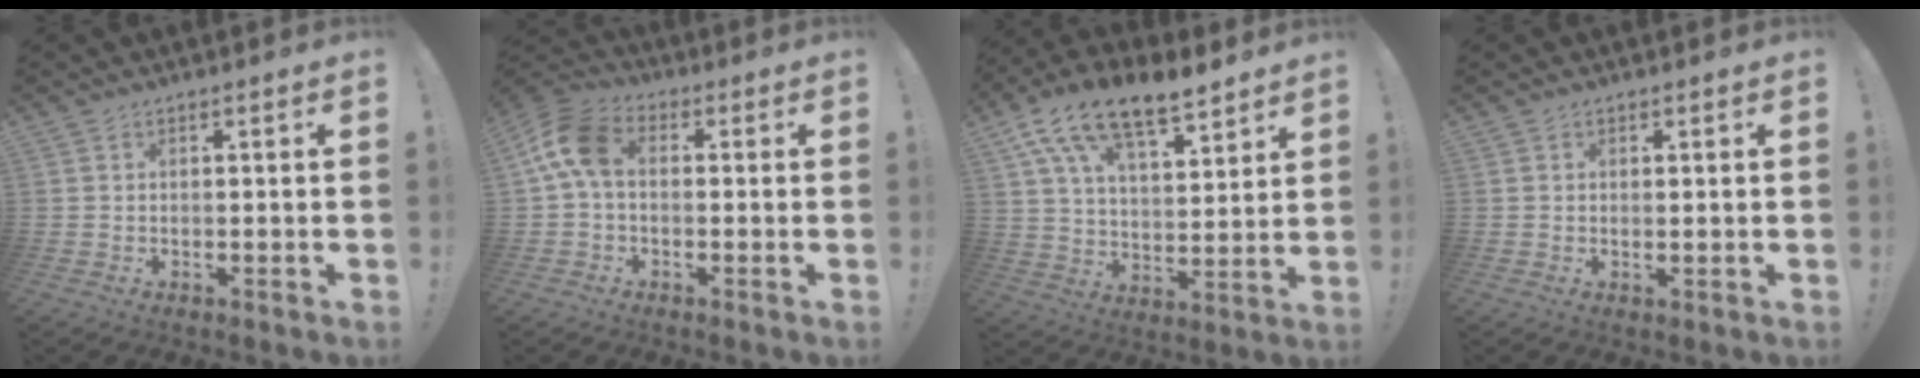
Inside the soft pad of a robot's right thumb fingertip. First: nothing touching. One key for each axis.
{"total": 10.6, "fx": 1.3, "fy": 6.7, "fz": 8.1, "tx": -0.165, "ty": 0.006, "tz": 0.030}
{"total": 16.4, "fx": 11.7, "fy": 6.8, "fz": 9.3, "tx": -0.164, "ty": -0.078, "tz": 0.209}
{"total": 0.9, "fx": 0.6, "fy": 0.0, "fz": 0.7, "tx": -0.006, "ty": -0.003, "tz": 0.008}